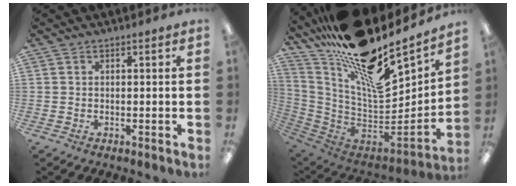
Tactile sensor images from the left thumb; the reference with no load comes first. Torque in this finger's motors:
{"motor_torque": [2.31, -0.93, 2.55, -0.27, 0.73]}